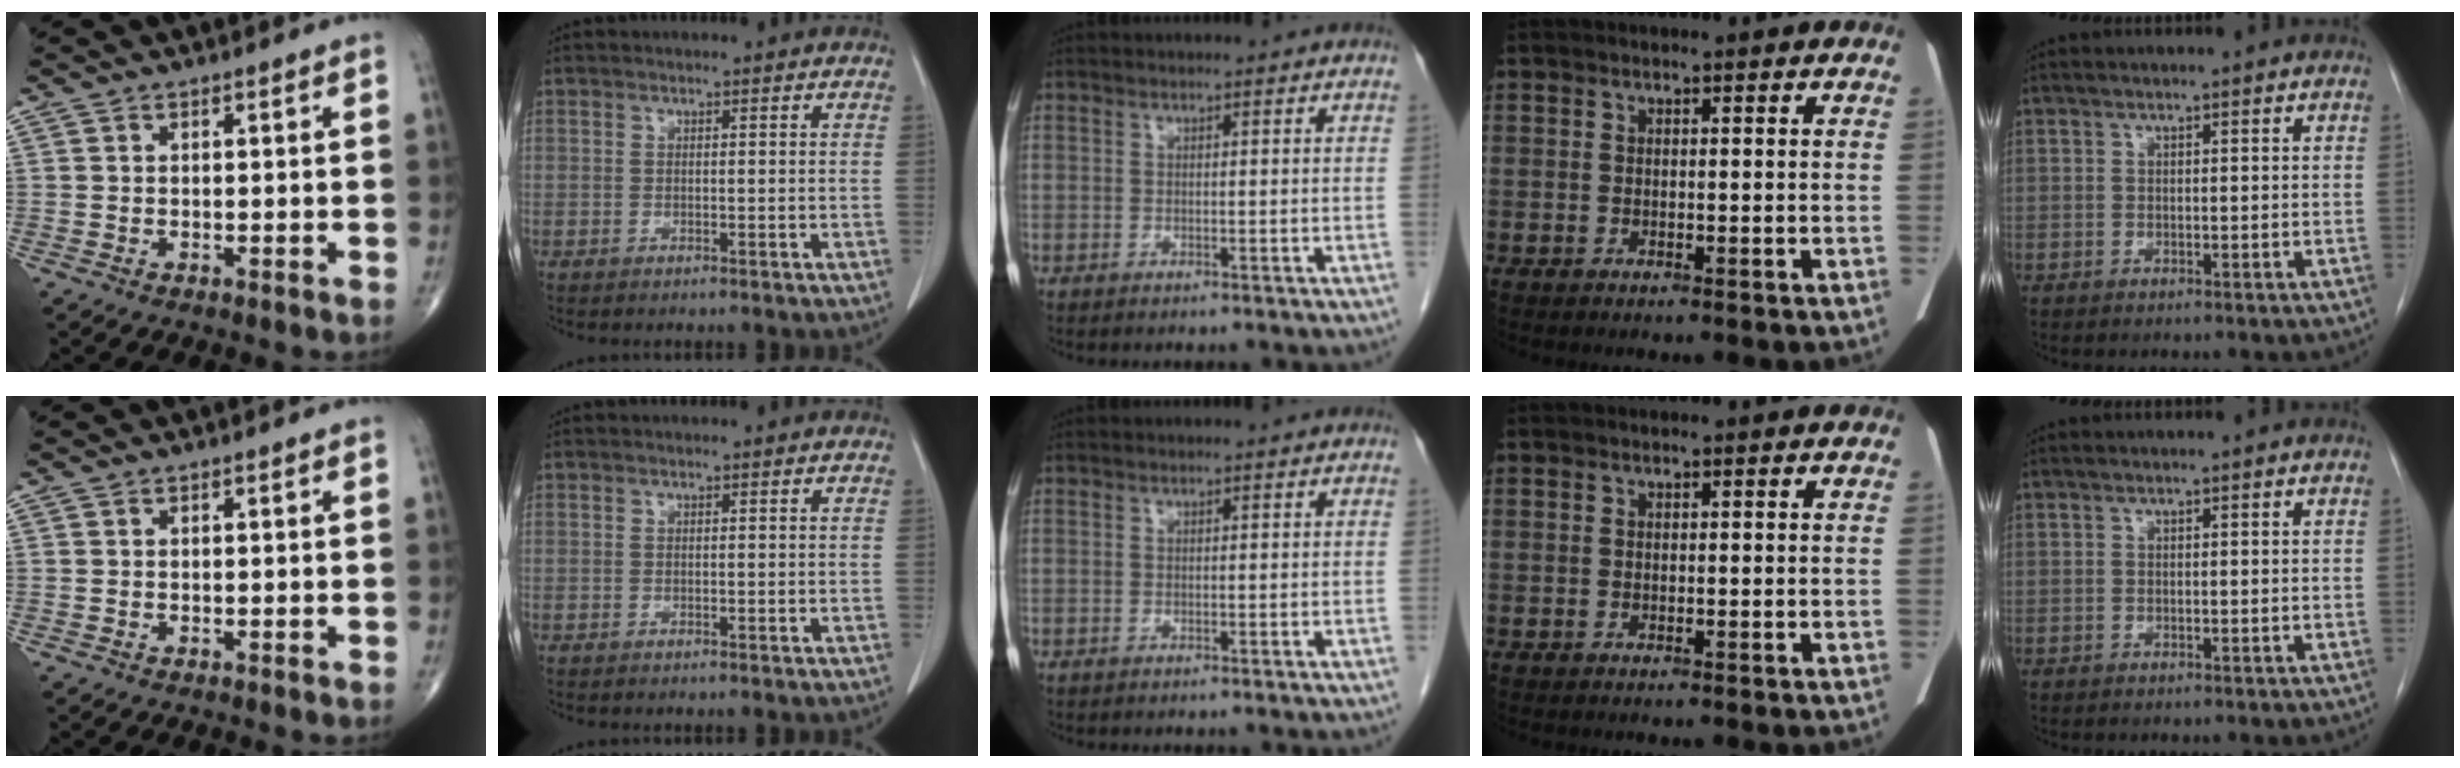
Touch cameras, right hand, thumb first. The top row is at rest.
{}